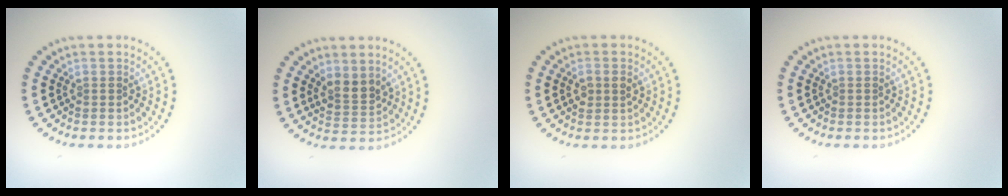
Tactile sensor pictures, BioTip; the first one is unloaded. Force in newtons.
{"total": 2.4, "press": 2.2, "slide": 1.0}
{"total": 1.6, "press": 1.5, "slide": 0.3}
{"total": 0.0}